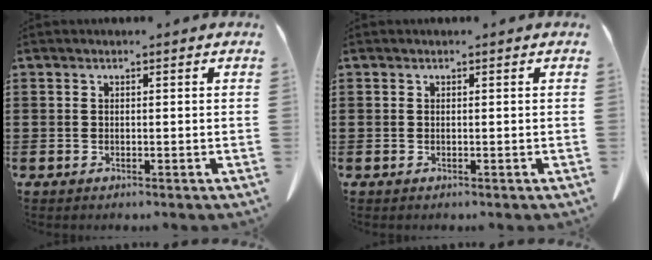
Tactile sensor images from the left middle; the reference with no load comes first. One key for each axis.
{"total": 0.0}